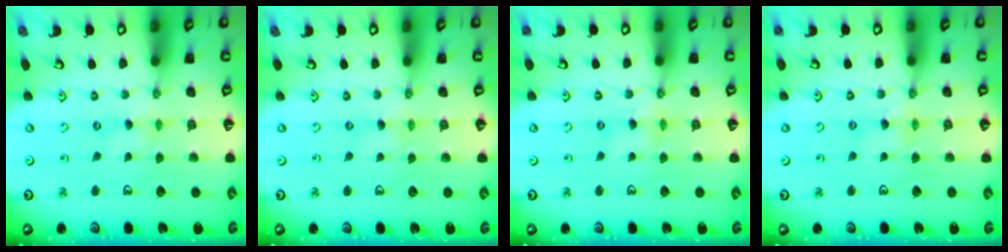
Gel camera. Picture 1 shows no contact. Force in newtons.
{"total": 0.0}
{"total": 3.0, "press": 3.0, "slide": 0.3}
{"total": 3.0, "press": 3.0, "slide": 0.3}